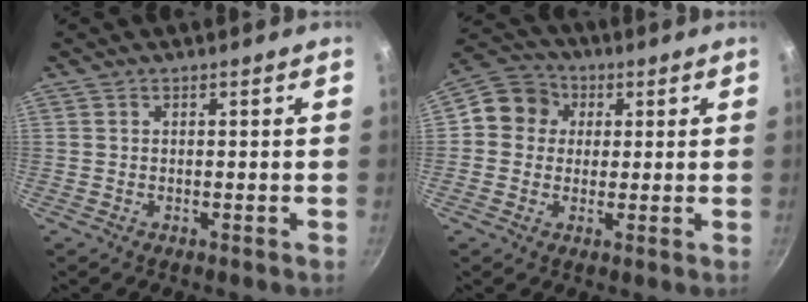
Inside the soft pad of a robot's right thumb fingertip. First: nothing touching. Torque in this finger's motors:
{"motor_torque": [0.04, 0.83, 0.50, -0.39, -0.01]}